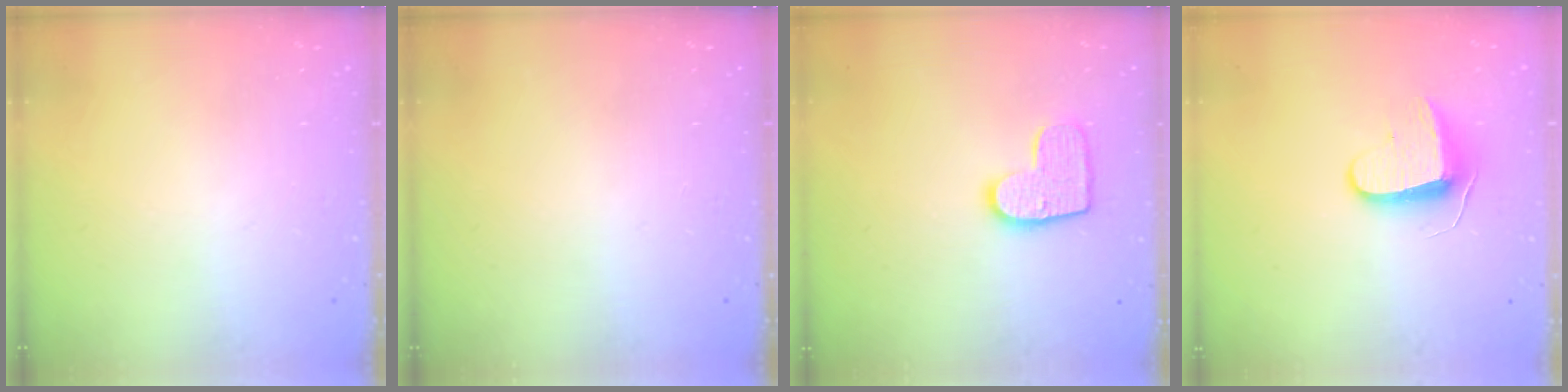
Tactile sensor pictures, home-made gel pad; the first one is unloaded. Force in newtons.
{"total": 0.0}
{"total": 10.4, "press": 10.4, "slide": 0.5}
{"total": 8.7, "press": 8.6, "slide": 0.5}